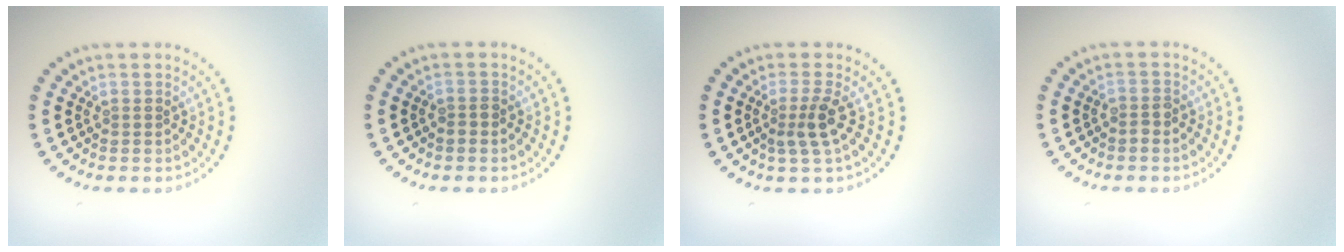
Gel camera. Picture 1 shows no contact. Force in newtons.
{"total": 0.9, "press": 0.8, "slide": 0.3}
{"total": 2.4, "press": 1.7, "slide": 1.6}
{"total": 1.0, "press": 0.9, "slide": 0.5}